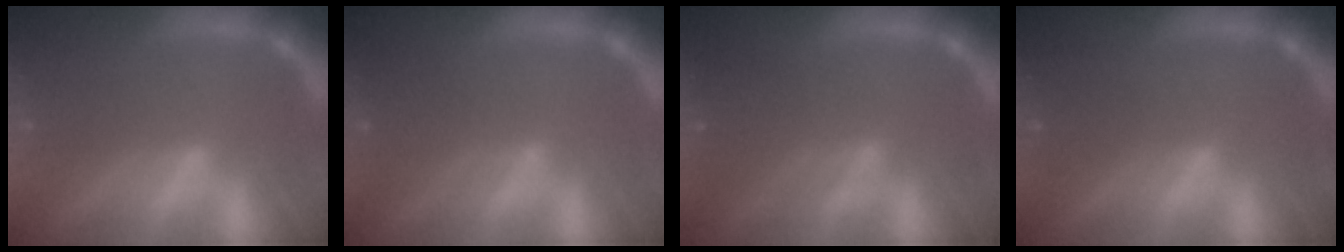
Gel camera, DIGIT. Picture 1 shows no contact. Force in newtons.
{"total": 3.0}
{"total": 4.0}
{"total": 1.5}